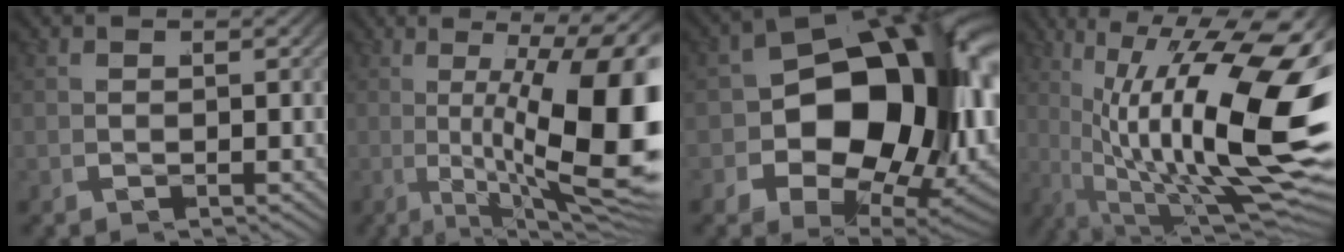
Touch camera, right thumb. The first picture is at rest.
{"total": 16.1, "force": [-0.3, 6.7, 14.6], "torque": [-0.216, -0.022, 0.008]}
{"total": 22.6, "force": [-0.8, 14.3, 17.5], "torque": [-0.287, -0.058, 0.016]}
{"total": 18.6, "force": [-1.0, 8.6, 16.4], "torque": [-0.257, -0.051, 0.018]}